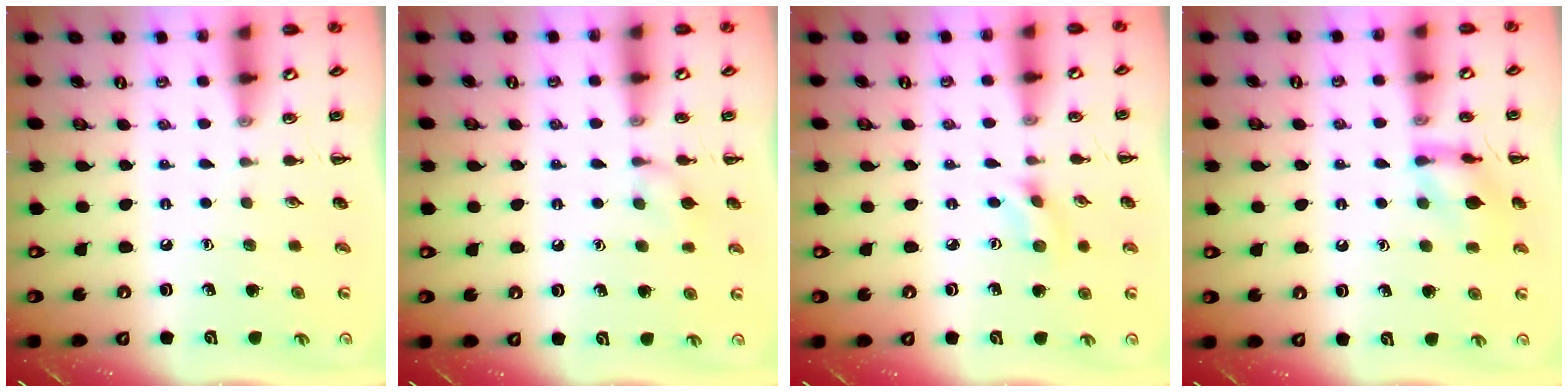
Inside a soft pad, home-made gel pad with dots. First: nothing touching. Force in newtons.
{"total": 6.9, "press": 6.5, "slide": 2.2}
{"total": 2.8, "press": 2.6, "slide": 1.0}
{"total": 11.3, "press": 11.2, "slide": 0.9}